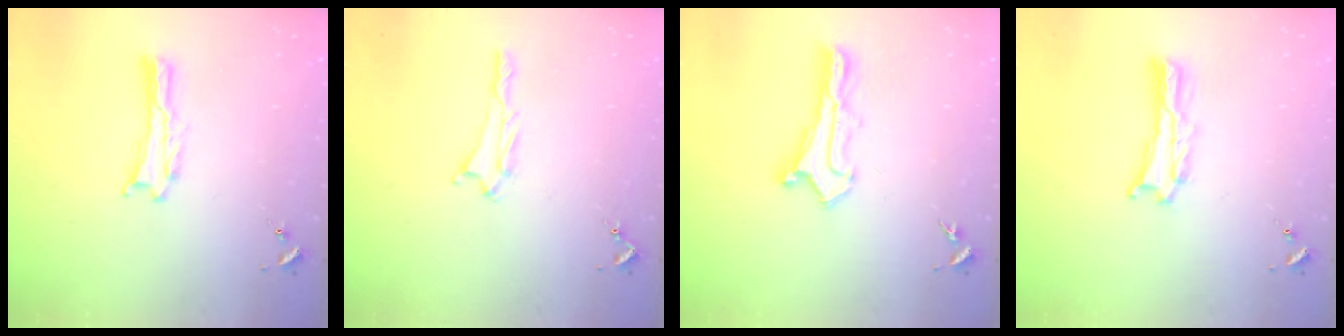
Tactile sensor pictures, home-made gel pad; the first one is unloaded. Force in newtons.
{"total": 1.1, "press": 1.0, "slide": 0.1}
{"total": 1.1, "press": 1.1, "slide": 0.1}
{"total": 1.0, "press": 1.0, "slide": 0.2}